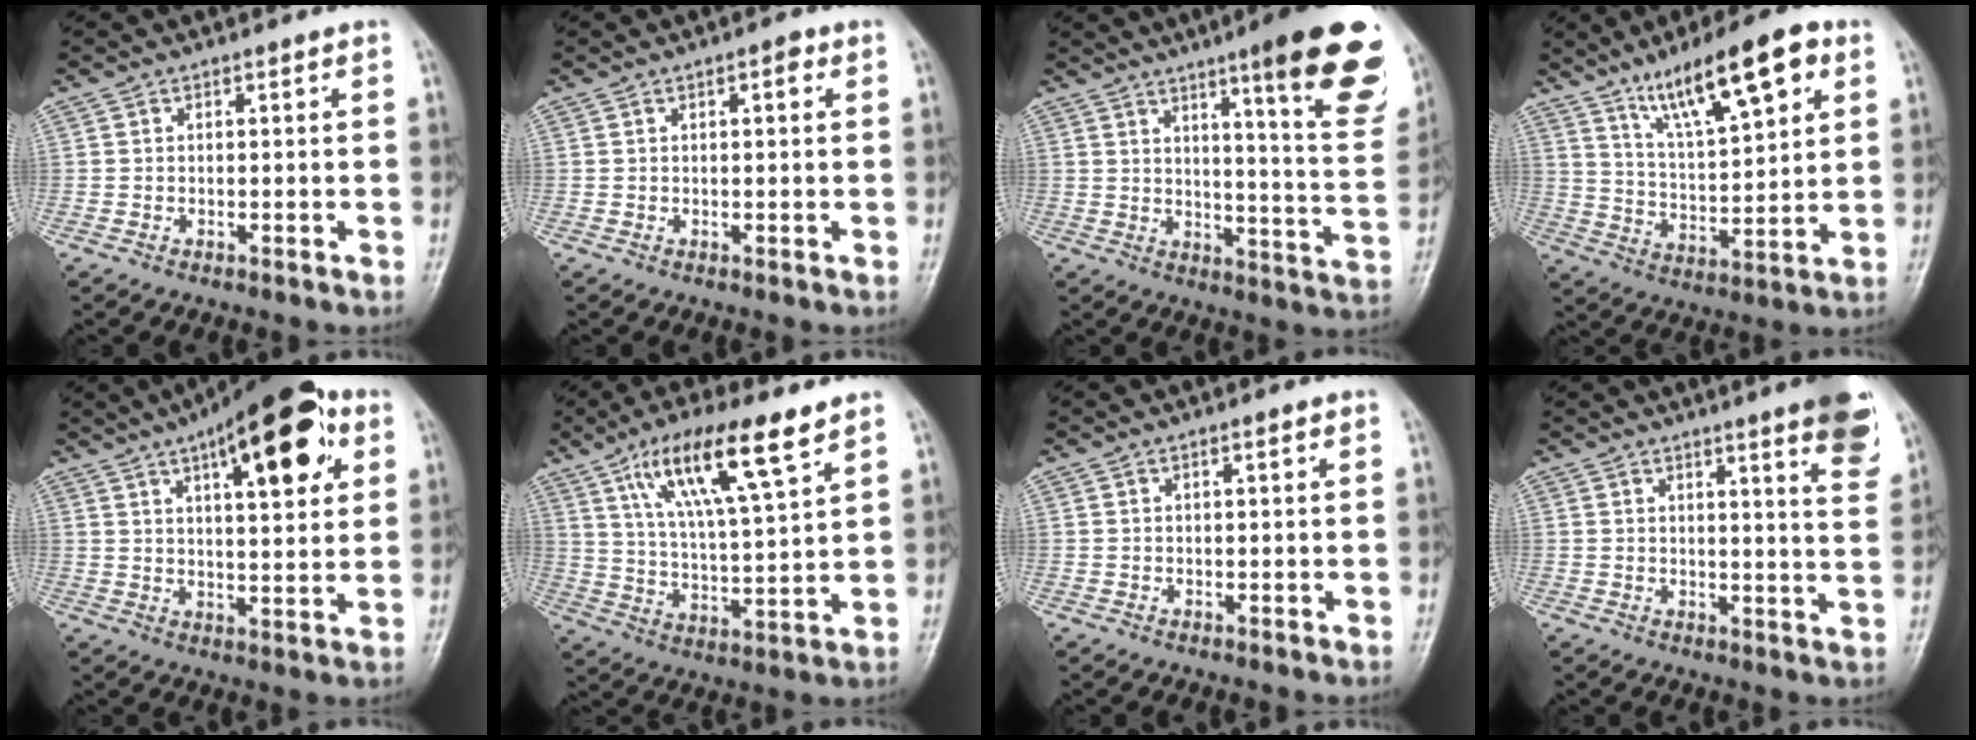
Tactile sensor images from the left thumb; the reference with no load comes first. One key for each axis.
{"total": 1.8, "fx": 0.7, "fy": 0.7, "fz": 1.5, "tx": -0.020, "ty": 0.002, "tz": 0.007}
{"total": 21.6, "fx": 12.3, "fy": 3.5, "fz": 17.4, "tx": -0.199, "ty": -0.063, "tz": 0.161}
{"total": 16.3, "fx": 9.0, "fy": 4.7, "fz": 12.8, "tx": -0.187, "ty": -0.029, "tz": 0.155}
{"total": 18.3, "fx": 8.5, "fy": 6.6, "fz": 14.9, "tx": -0.182, "ty": -0.014, "tz": 0.119}
{"total": 15.7, "fx": 8.9, "fy": 3.4, "fz": 12.5, "tx": -0.215, "ty": -0.028, "tz": 0.165}
{"total": 0.6, "fx": 0.3, "fy": 0.0, "fz": 0.5, "tx": -0.009, "ty": 0.001, "tz": 0.005}
{"total": 10.6, "fx": 6.5, "fy": 1.3, "fz": 8.3, "tx": -0.087, "ty": -0.032, "tz": 0.070}